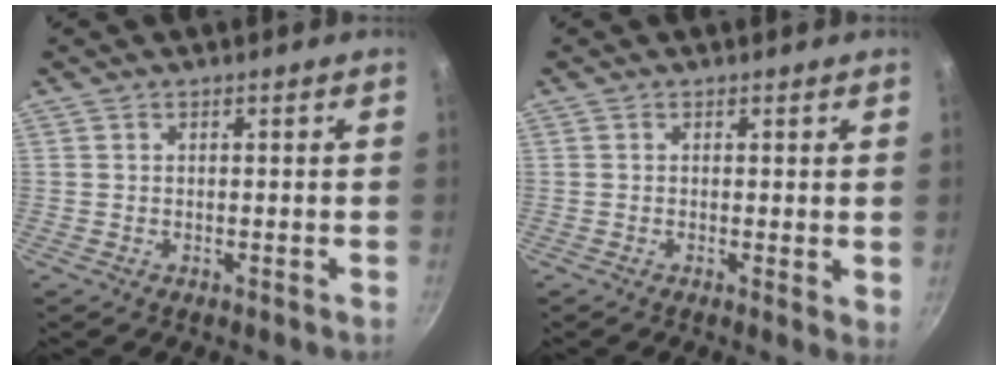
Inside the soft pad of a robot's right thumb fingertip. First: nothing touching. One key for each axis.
{"total": 2.0, "fx": 0.3, "fy": 0.6, "fz": 1.9, "tx": -0.024, "ty": -0.006, "tz": 0.001}